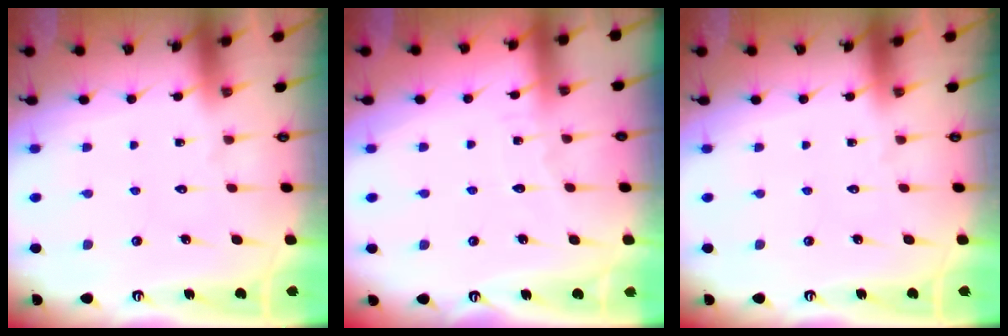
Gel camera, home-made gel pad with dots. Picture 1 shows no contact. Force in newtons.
{"total": 3.3, "press": 3.3, "slide": 0.4}
{"total": 0.0}